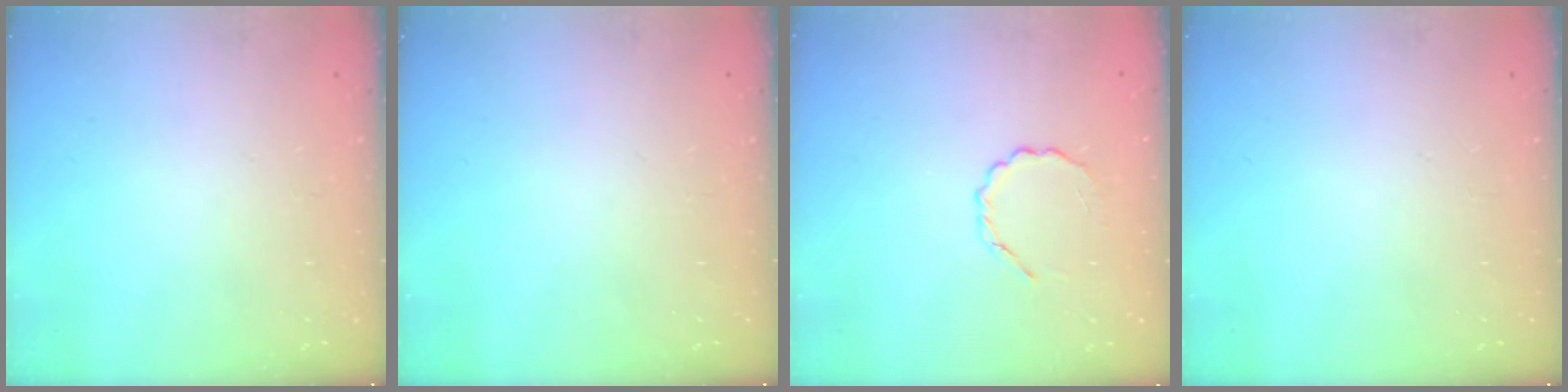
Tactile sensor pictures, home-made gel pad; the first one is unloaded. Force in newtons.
{"total": 0.0}
{"total": 3.0, "press": 2.8, "slide": 1.0}
{"total": 0.0}